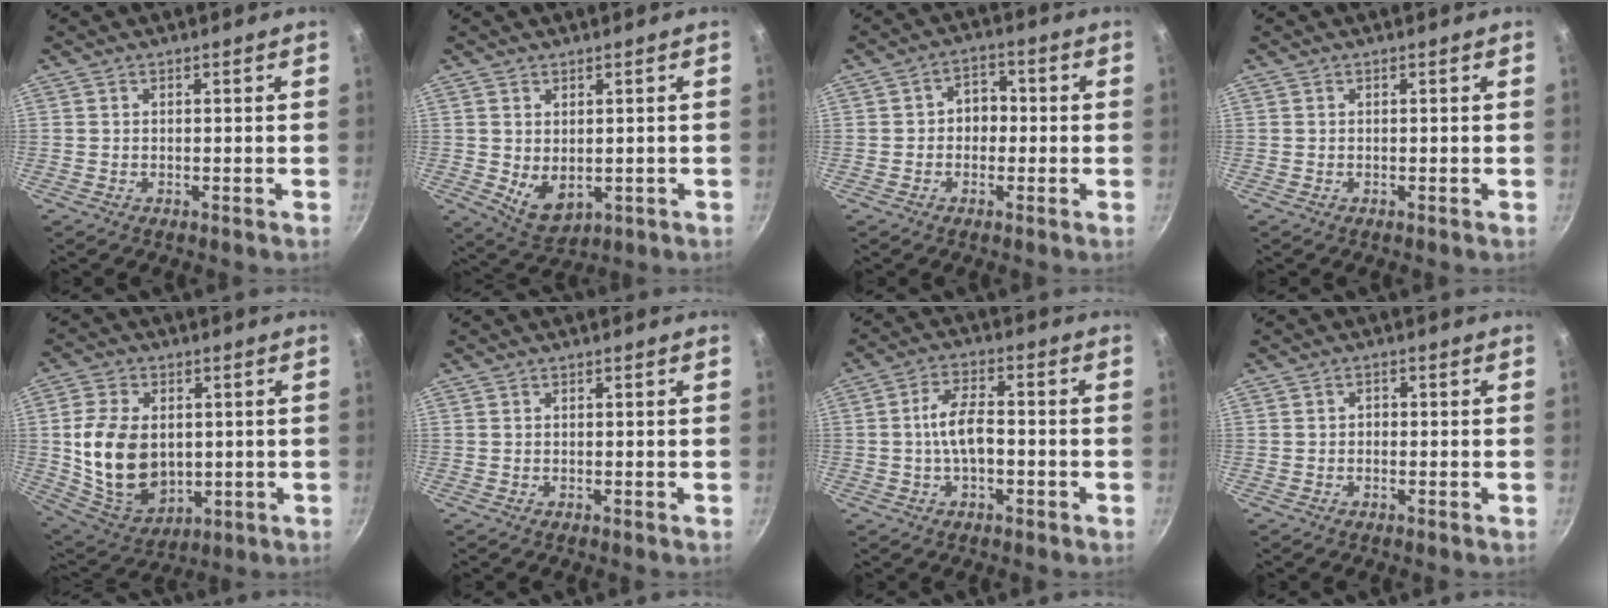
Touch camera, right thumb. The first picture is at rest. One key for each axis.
{"total": 6.3, "fx": 0.1, "fy": 4.3, "fz": 4.6, "tx": -0.067, "ty": -0.020, "tz": 0.019}
{"total": 4.8, "fx": -0.4, "fy": 4.0, "fz": 2.8, "tx": -0.003, "ty": 0.015, "tz": -0.012}
{"total": 0.0}
{"total": 16.2, "fx": 0.6, "fy": 11.5, "fz": 11.5, "tx": -0.200, "ty": -0.007, "tz": 0.027}
{"total": 0.0}
{"total": 7.1, "fx": -1.1, "fy": 3.6, "fz": 6.1, "tx": -0.101, "ty": 0.027, "tz": -0.023}
{"total": 1.1, "fx": -0.4, "fy": 0.9, "fz": 0.5, "tx": -0.008, "ty": 0.006, "tz": -0.007}